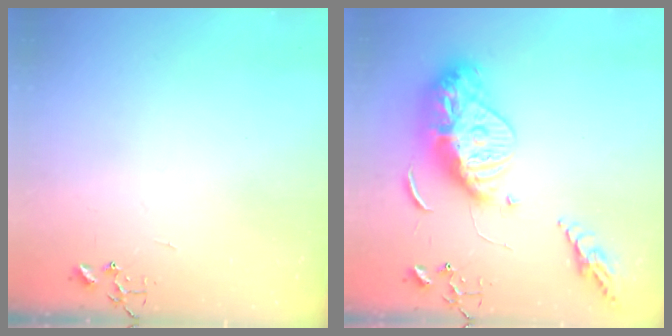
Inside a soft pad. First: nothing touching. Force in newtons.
{"total": 18.2, "press": 18.1, "slide": 1.5}